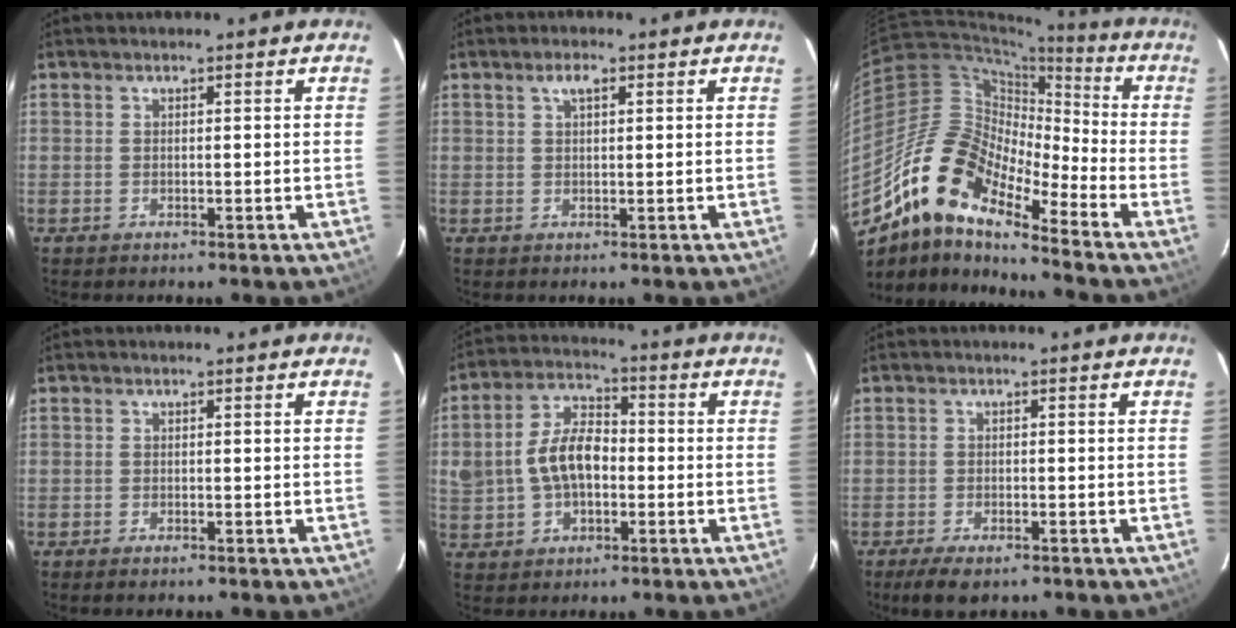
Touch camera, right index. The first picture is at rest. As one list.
[{"total": 2.1, "force": [1.0, 0.8, 1.6], "torque": [-0.031, 0.007, 0.018]}, {"total": 15.9, "force": [-11.4, 4.9, 9.9], "torque": [-0.159, 0.000, -0.233]}, {"total": 1.0, "force": [-0.8, 0.3, 0.4], "torque": [-0.010, -0.004, -0.015]}, {"total": 10.0, "force": [-0.9, 6.5, 7.6], "torque": [-0.154, 0.022, -0.009]}, {"total": 5.4, "force": [-3.9, 2.0, 3.3], "torque": [-0.078, -0.020, -0.065]}]